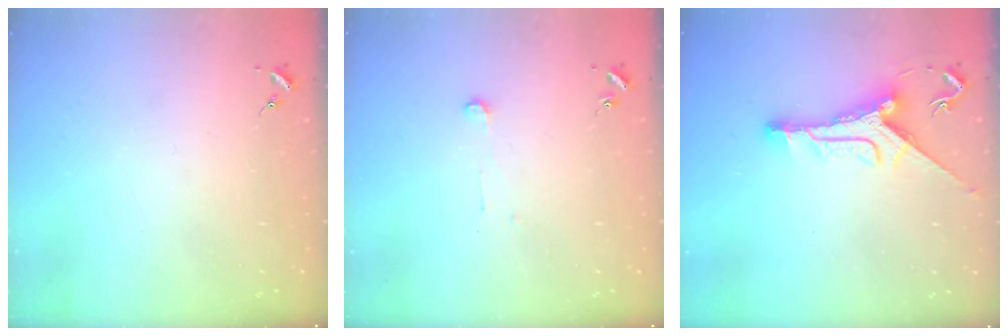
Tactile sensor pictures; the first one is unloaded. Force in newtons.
{"total": 3.4, "press": 3.3, "slide": 0.3}
{"total": 10.9, "press": 10.9, "slide": 0.9}